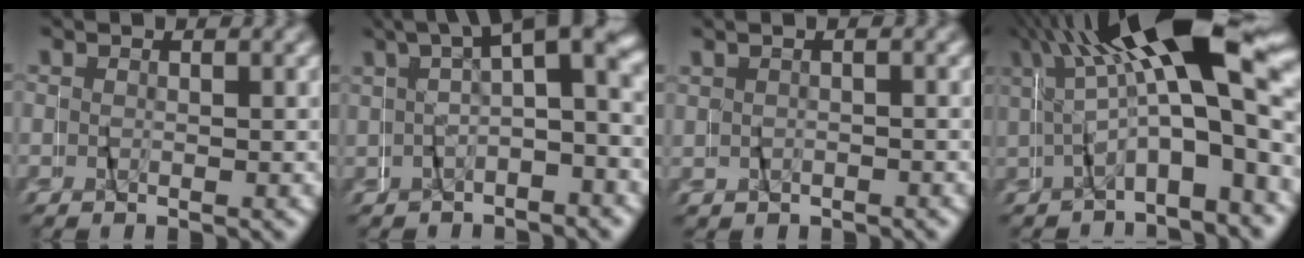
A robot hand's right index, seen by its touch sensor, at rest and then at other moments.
{"total": 5.6, "force": [1.7, 1.6, 5.1], "torque": [-0.057, 0.031, 0.013]}
{"total": 1.2, "force": [0.5, 1.0, 0.5], "torque": [-0.020, 0.004, 0.011]}
{"total": 11.2, "force": [2.9, 4.4, 9.9], "torque": [-0.158, 0.024, 0.039]}